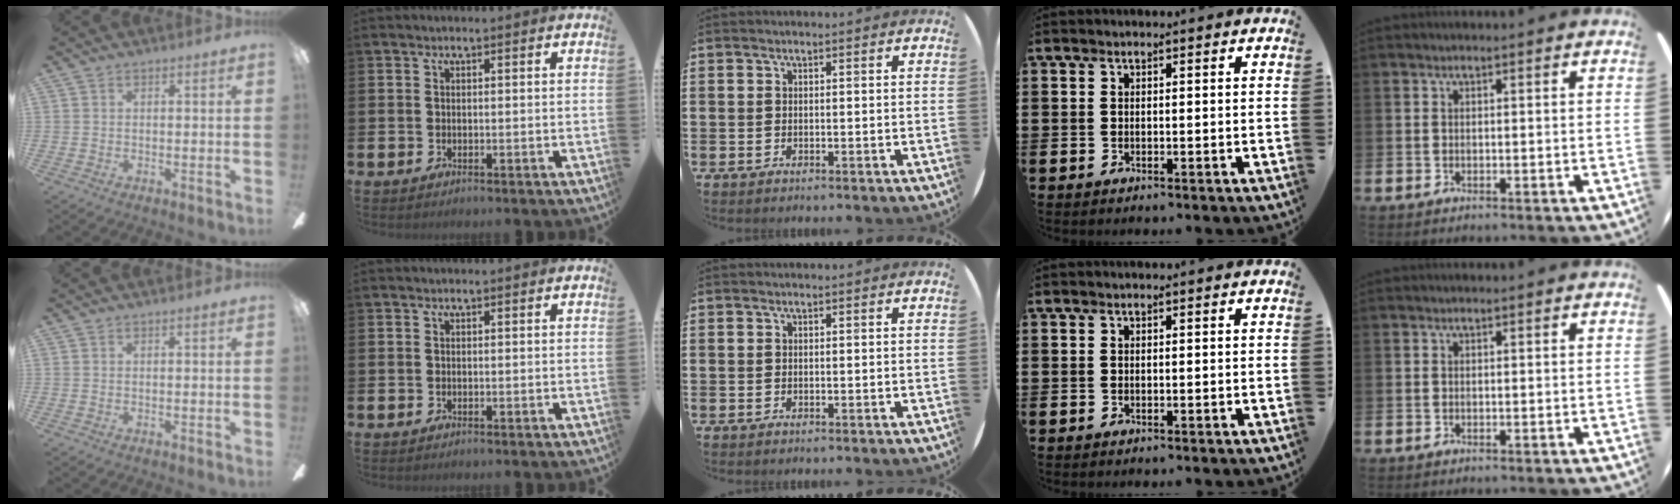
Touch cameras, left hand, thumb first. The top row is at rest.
{}